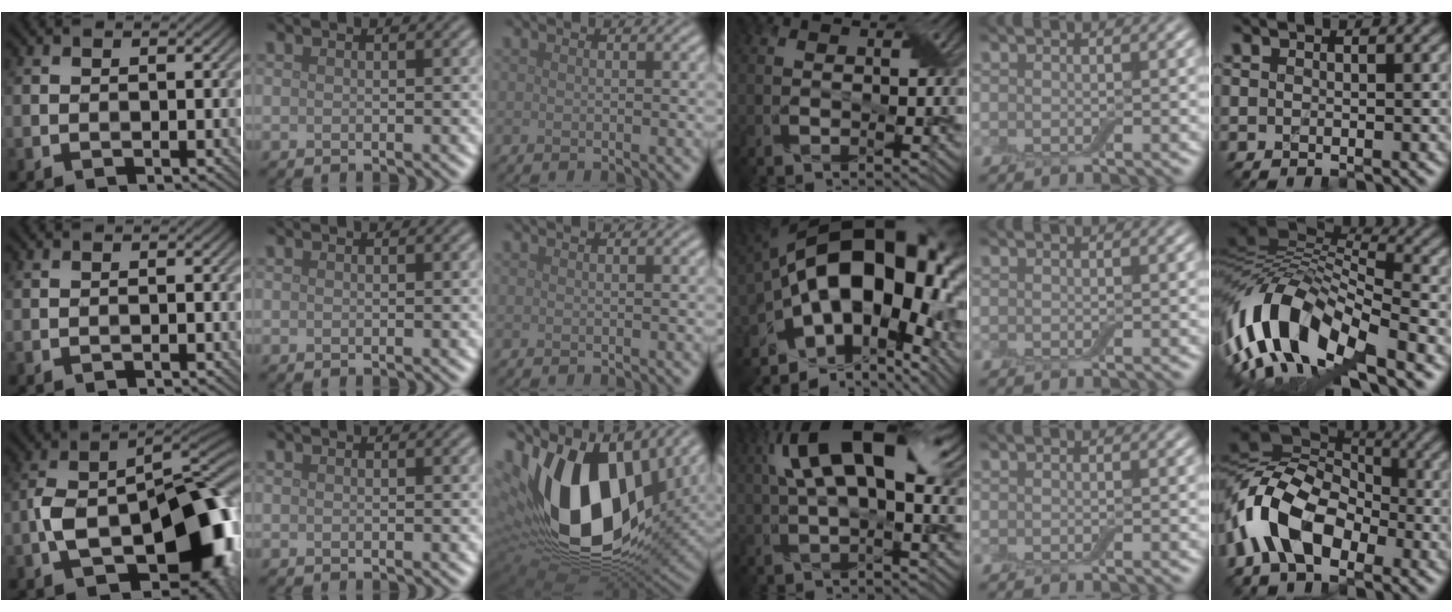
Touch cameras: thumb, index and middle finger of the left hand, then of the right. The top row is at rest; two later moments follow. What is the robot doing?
{"motion": "extract", "object": "airpods case & airpods"}